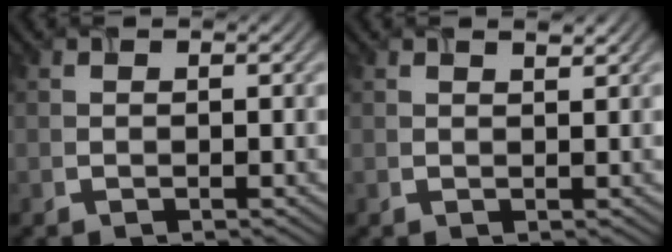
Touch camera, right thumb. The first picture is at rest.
{"total": 0.8, "force": [0.6, 0.2, 0.5], "torque": [-0.006, 0.002, 0.015]}